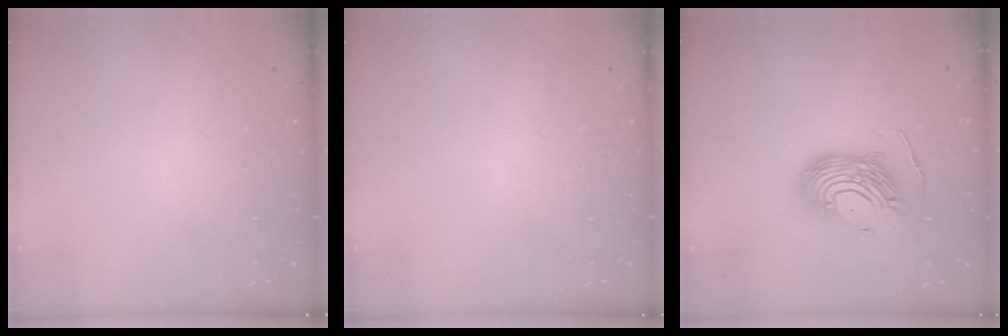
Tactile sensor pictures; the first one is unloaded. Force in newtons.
{"total": 0.0}
{"total": 14.3, "press": 14.2, "slide": 1.4}